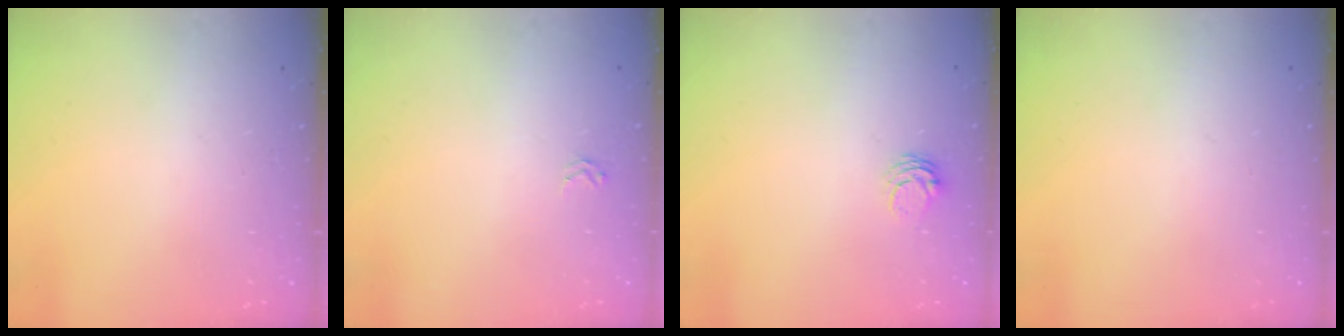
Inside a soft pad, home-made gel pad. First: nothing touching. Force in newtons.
{"total": 1.6, "press": 1.6, "slide": 0.2}
{"total": 4.4, "press": 4.3, "slide": 0.6}
{"total": 0.0}